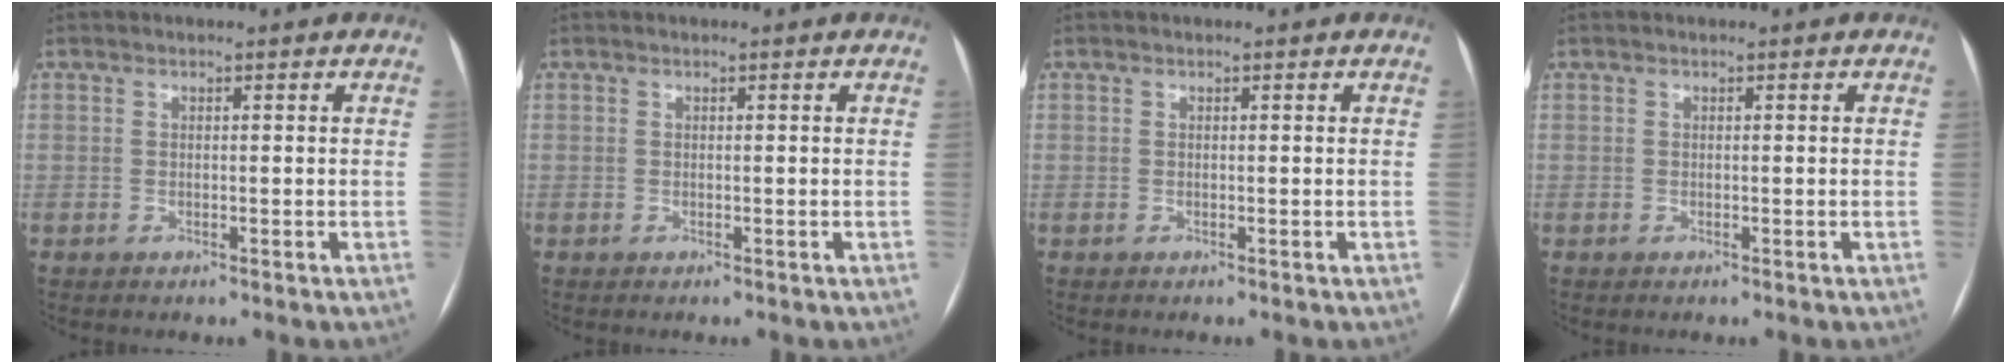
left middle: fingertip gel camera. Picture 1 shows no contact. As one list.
[{"total": 0.0}, {"total": 0.0}, {"total": 0.0}]